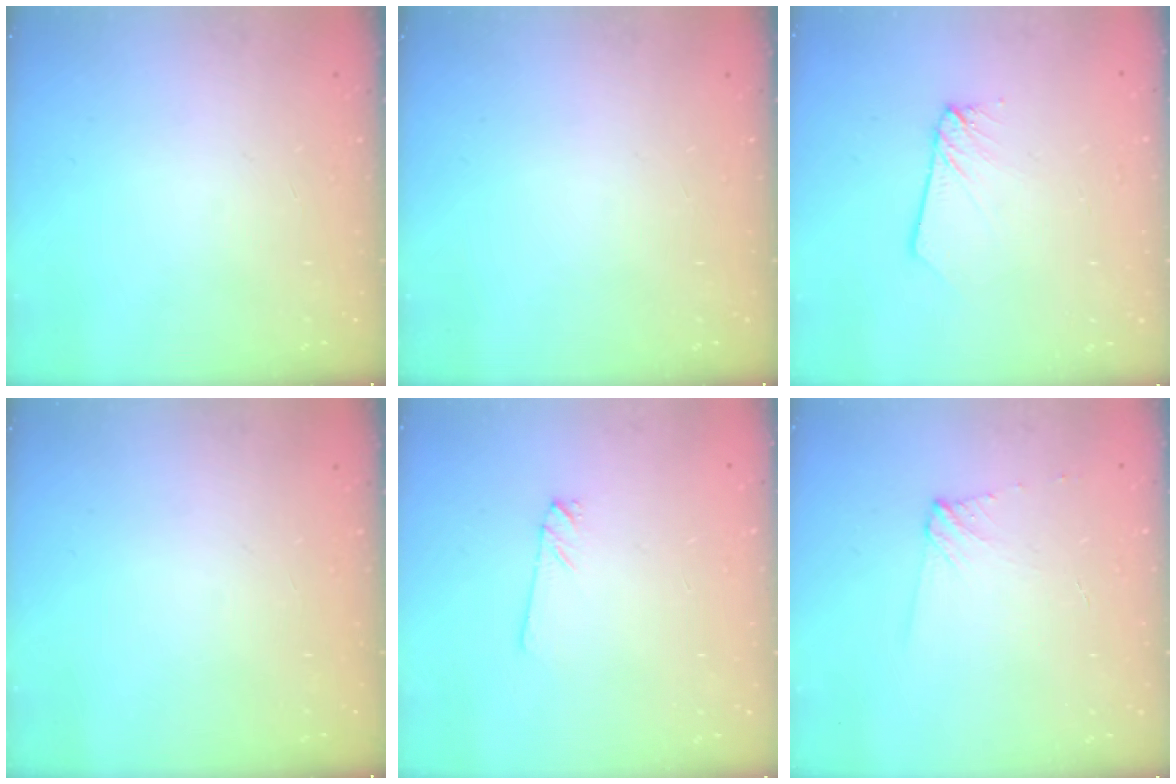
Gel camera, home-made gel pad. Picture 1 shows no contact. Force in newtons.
{"total": 0.0}
{"total": 2.6, "press": 2.6, "slide": 0.2}
{"total": 0.0}
{"total": 0.8, "press": 0.8, "slide": 0.1}
{"total": 4.6, "press": 4.5, "slide": 0.6}